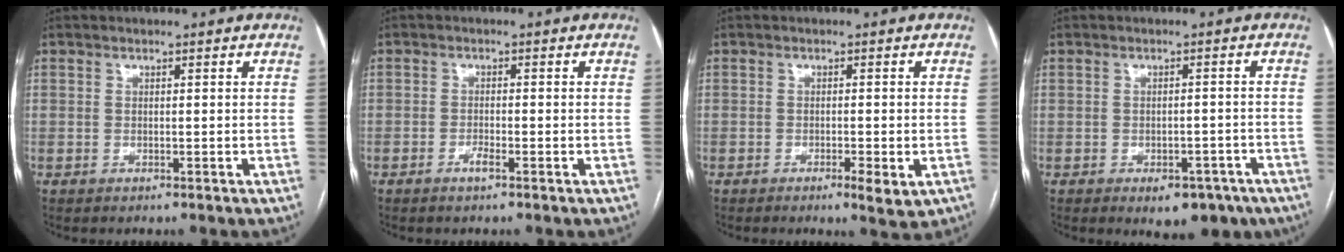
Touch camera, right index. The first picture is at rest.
{"total": 1.4, "force": [-1.0, 0.1, 1.0], "torque": [-0.019, 0.001, -0.021]}
{"total": 3.6, "force": [-1.6, 0.9, 3.1], "torque": [-0.043, -0.004, -0.018]}
{"total": 7.2, "force": [-4.5, 4.3, 3.7], "torque": [-0.029, 0.016, -0.052]}